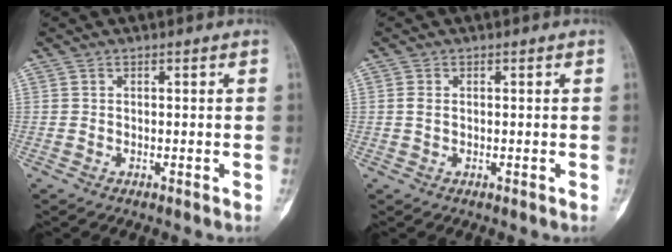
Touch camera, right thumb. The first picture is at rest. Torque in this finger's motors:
{"motor_torque": [0.28, 0.29, 0.10, -0.17, 0.06]}